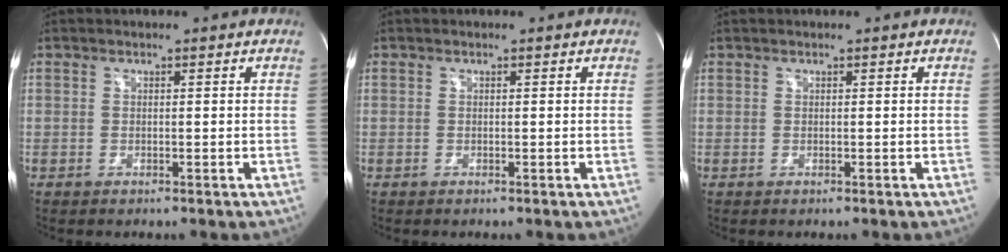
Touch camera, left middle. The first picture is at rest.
{"total": 0.0}
{"total": 0.0}